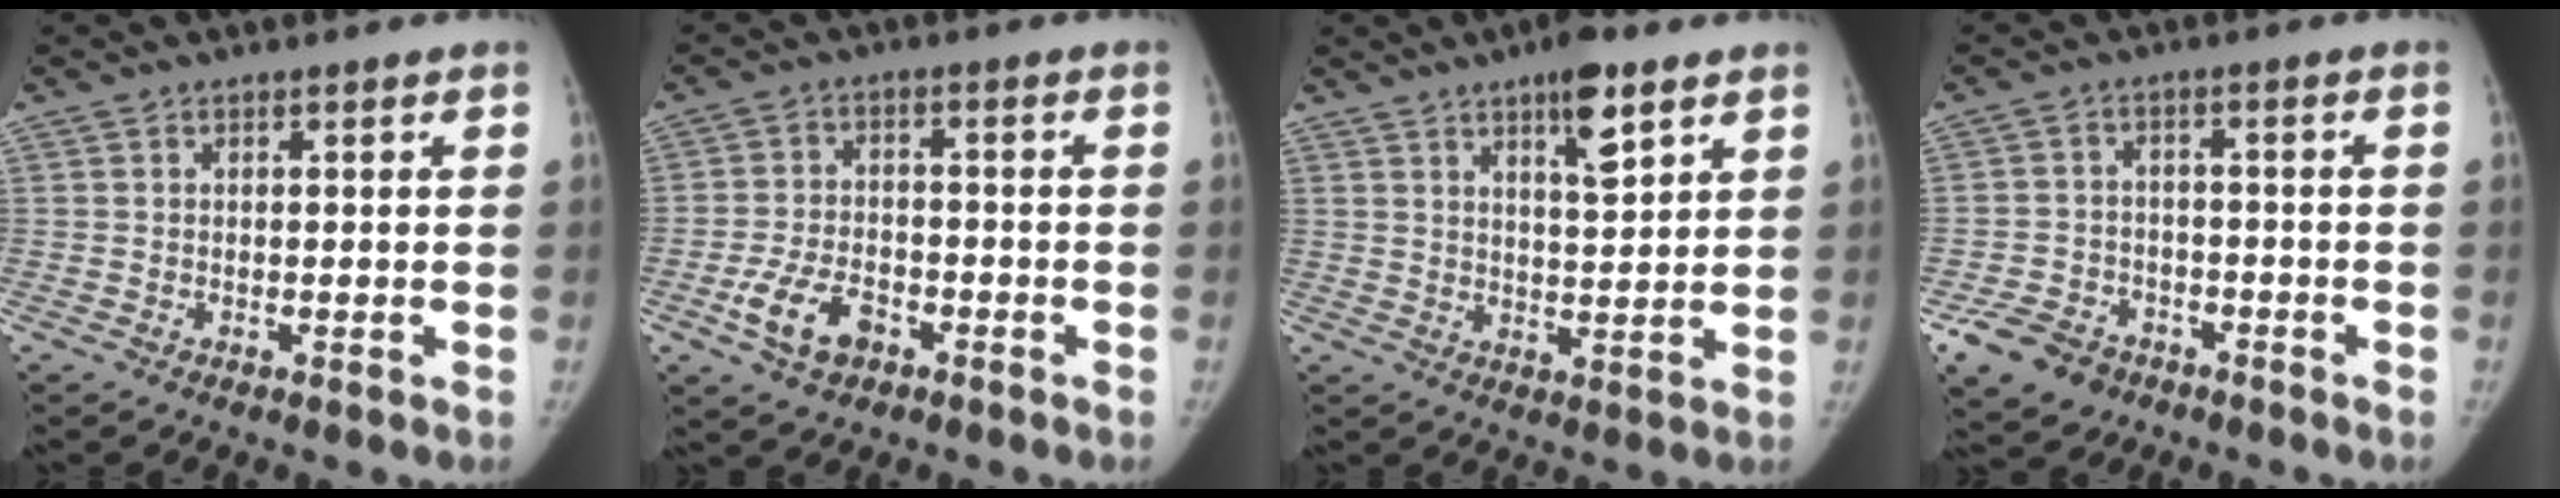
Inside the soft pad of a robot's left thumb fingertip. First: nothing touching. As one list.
[{"total": 7.9, "force": [-3.9, 4.8, 4.9], "torque": [-0.091, 0.019, -0.069]}, {"total": 8.0, "force": [4.8, 2.3, 6.0], "torque": [-0.082, -0.026, 0.074]}, {"total": 8.5, "force": [-5.0, 6.2, 3.0], "torque": [-0.049, 0.024, -0.081]}]